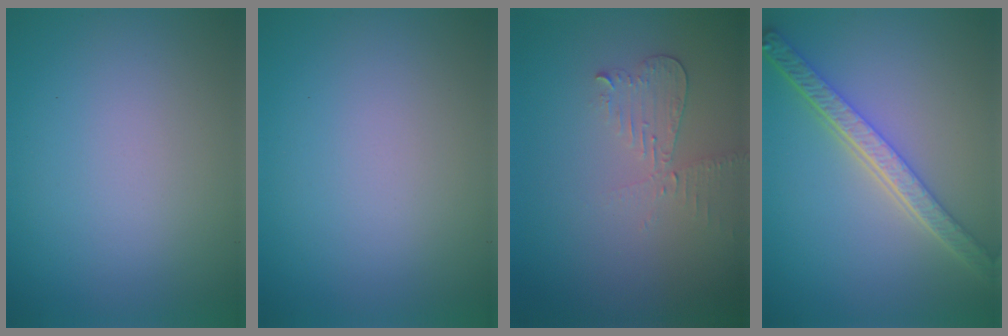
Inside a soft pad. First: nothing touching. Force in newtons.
{"total": 0.0}
{"total": 2.1, "press": 2.1, "slide": 0.1}
{"total": 5.3, "press": 4.1, "slide": 3.3}